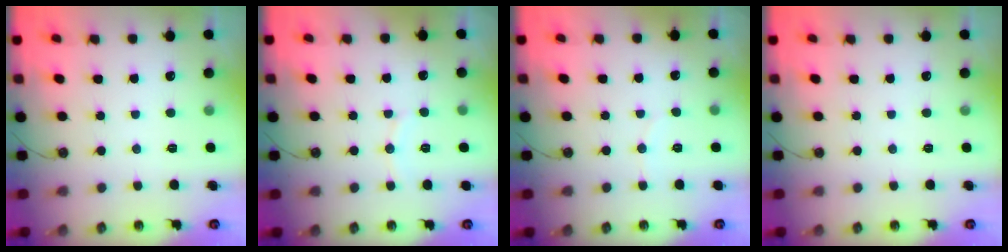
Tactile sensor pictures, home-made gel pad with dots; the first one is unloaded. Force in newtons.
{"total": 4.7, "press": 4.7, "slide": 0.5}
{"total": 2.4, "press": 2.4, "slide": 0.2}
{"total": 0.0}